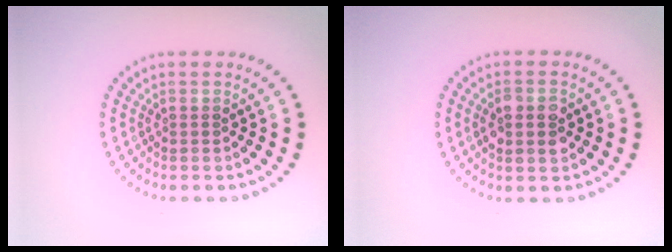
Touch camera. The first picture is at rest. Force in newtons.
{"total": 2.7, "press": 2.7, "slide": 0.3}